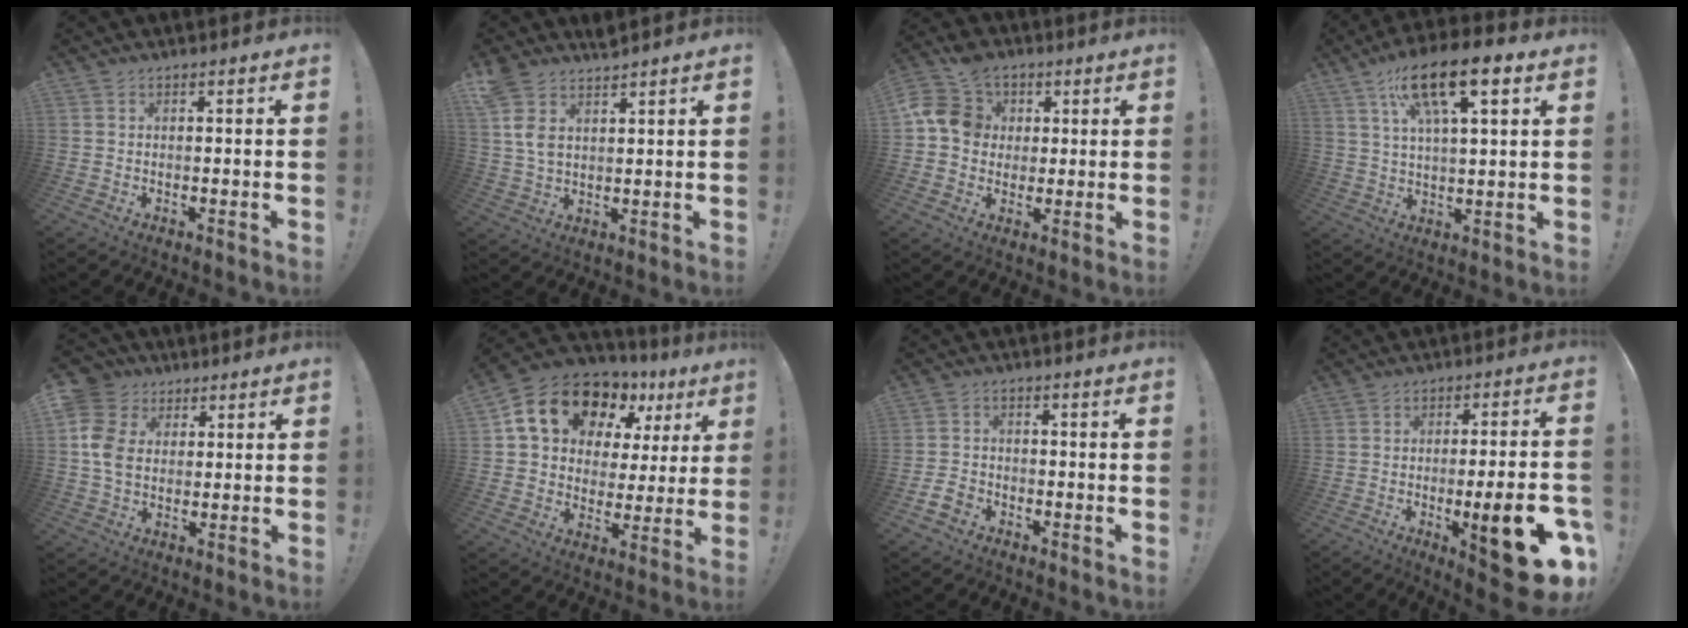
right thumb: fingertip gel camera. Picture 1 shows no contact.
{"total": 7.0, "force": [4.7, 3.6, 3.7], "torque": [-0.061, -0.023, 0.088]}
{"total": 14.5, "force": [3.7, 12.4, 6.4], "torque": [-0.098, -0.008, 0.074]}
{"total": 15.8, "force": [8.1, 5.5, 12.4], "torque": [-0.202, -0.026, 0.133]}
{"total": 10.8, "force": [2.0, 9.2, 5.3], "torque": [-0.115, -0.006, 0.039]}
{"total": 18.1, "force": [10.3, 11.5, 9.5], "torque": [-0.157, -0.049, 0.196]}
{"total": 4.7, "force": [-2.9, 3.0, 2.3], "torque": [-0.055, 0.008, -0.053]}
{"total": 17.7, "force": [-6.1, 3.6, 16.2], "torque": [-0.210, 0.019, -0.079]}